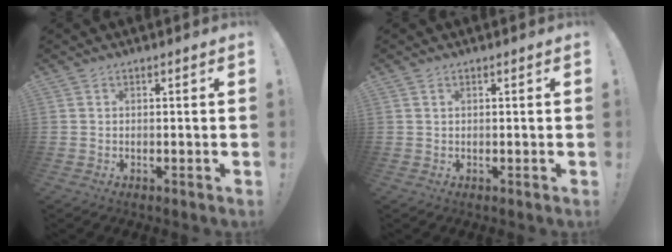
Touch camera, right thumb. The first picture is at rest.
{"total": 0.6, "force": [0.4, 0.2, 0.4], "torque": [-0.012, 0.002, 0.010]}